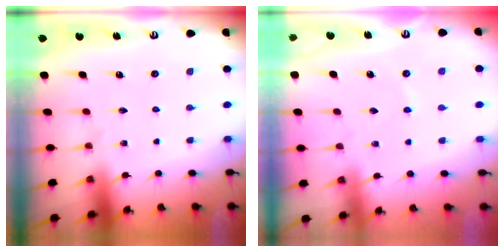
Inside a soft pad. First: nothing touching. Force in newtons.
{"total": 1.7, "press": 1.7, "slide": 0.3}